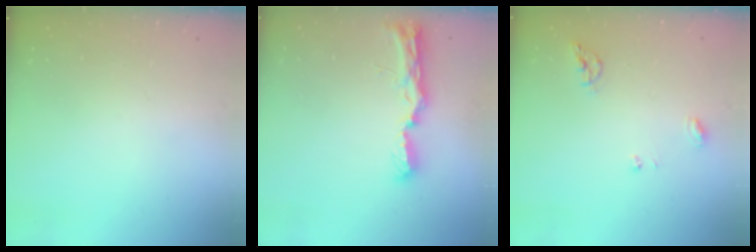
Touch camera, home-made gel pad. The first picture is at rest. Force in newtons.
{"total": 8.8, "press": 8.7, "slide": 0.9}
{"total": 6.7, "press": 6.7, "slide": 0.3}